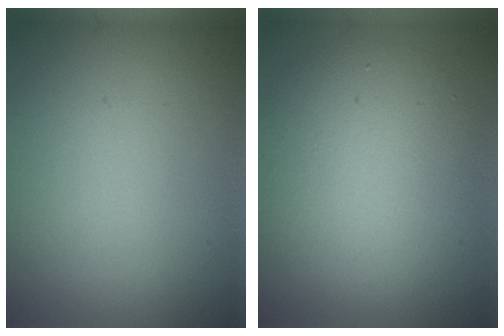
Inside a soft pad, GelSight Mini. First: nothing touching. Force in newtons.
{"total": 6.7, "press": 6.7, "slide": 0.6}